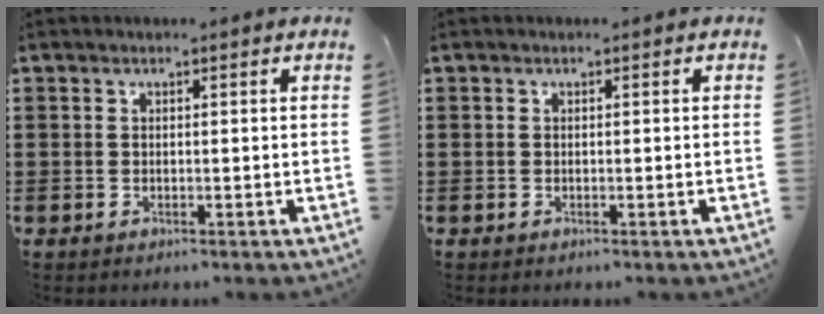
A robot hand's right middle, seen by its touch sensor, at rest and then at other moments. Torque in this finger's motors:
{"motor_torque": [0.02, 0.14, 0.00, 0.01]}